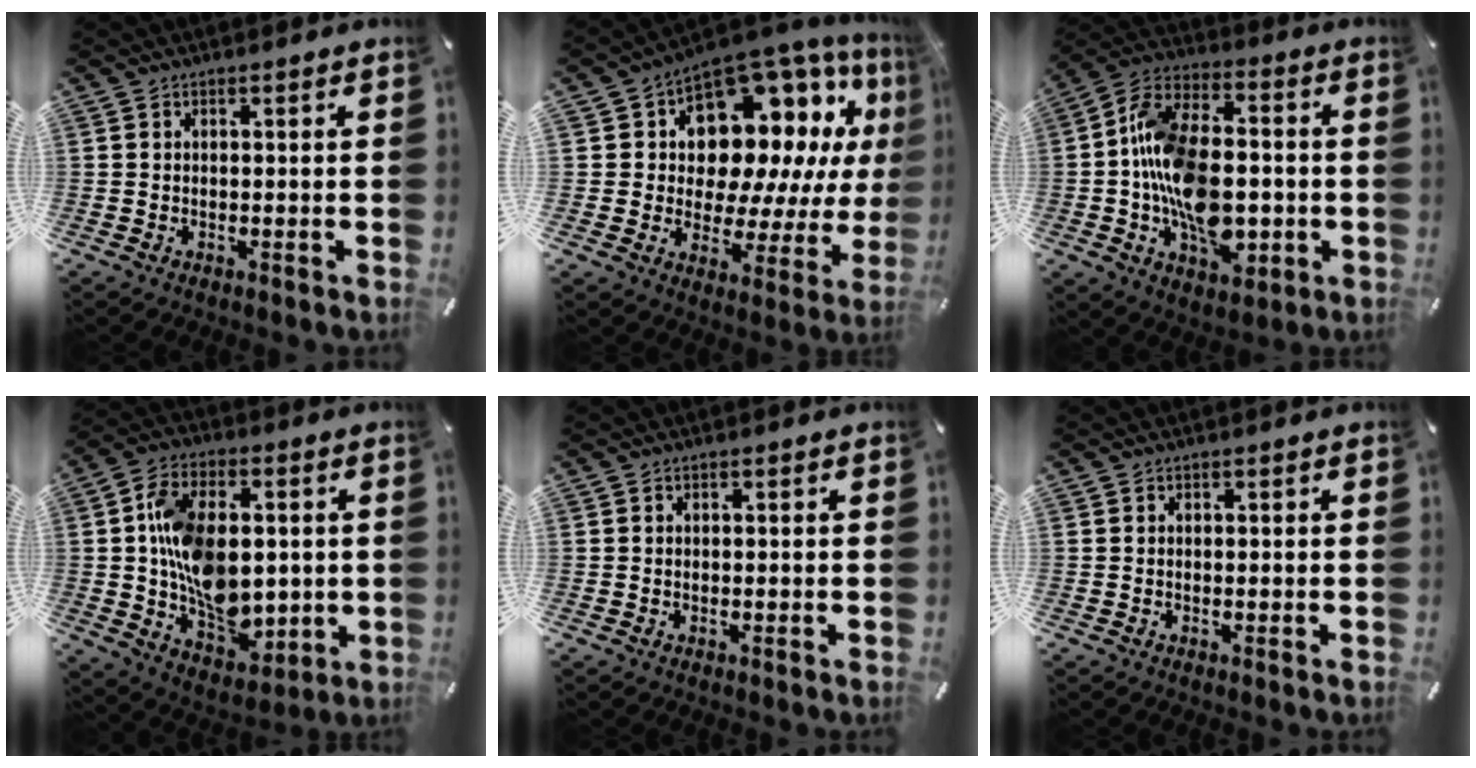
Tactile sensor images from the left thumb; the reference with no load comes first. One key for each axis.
{"total": 15.8, "fx": 8.0, "fy": 10.5, "fz": 8.7, "tx": -0.130, "ty": -0.072, "tz": 0.138}
{"total": 19.0, "fx": -3.3, "fy": 12.0, "fz": 14.3, "tx": -0.286, "ty": 0.017, "tz": -0.056}
{"total": 16.6, "fx": 0.5, "fy": 11.6, "fz": 11.9, "tx": -0.213, "ty": 0.015, "tz": 0.018}
{"total": 0.0}
{"total": 0.0}